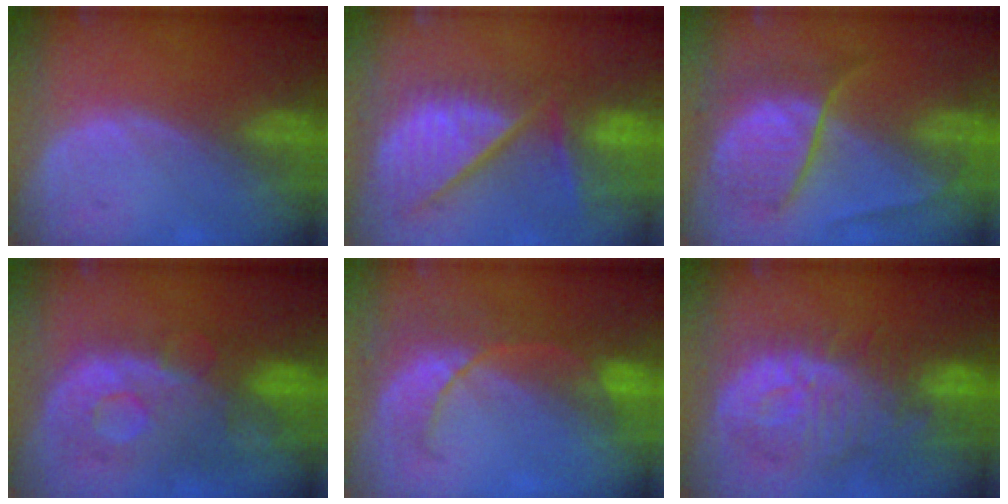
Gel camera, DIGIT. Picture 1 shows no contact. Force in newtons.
{"total": 13.1, "press": 11.0, "slide": 7.1}
{"total": 7.6, "press": 7.6, "slide": 0.3}
{"total": 10.8, "press": 9.5, "slide": 5.1}
{"total": 8.0, "press": 7.3, "slide": 3.3}
{"total": 12.3, "press": 11.1, "slide": 5.2}